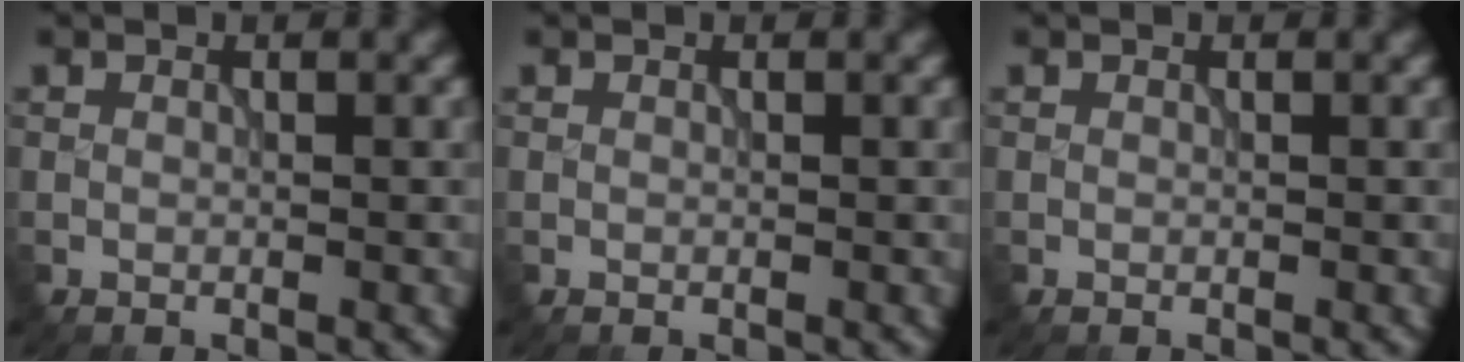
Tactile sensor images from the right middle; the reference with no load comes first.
{"total": 0.0}
{"total": 0.0}